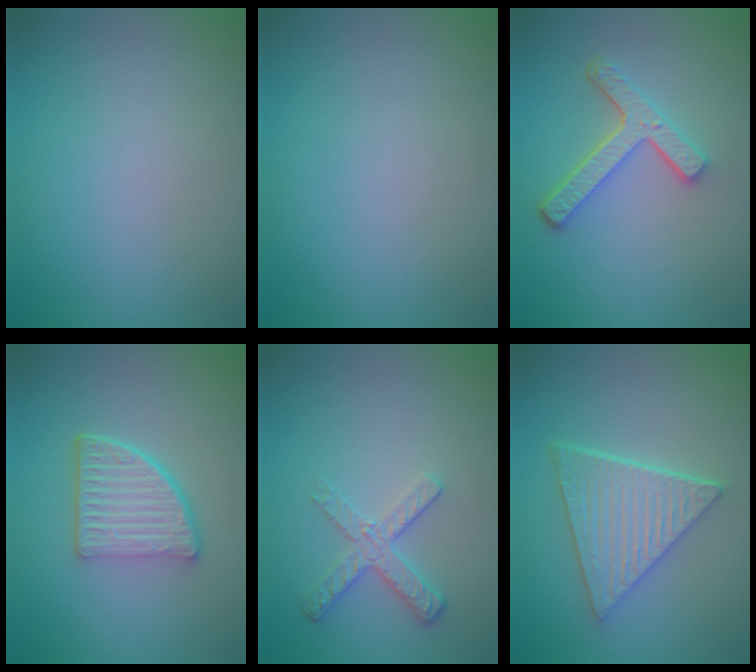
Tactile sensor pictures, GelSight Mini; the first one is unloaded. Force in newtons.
{"total": 0.0}
{"total": 4.3, "press": 3.3, "slide": 2.8}
{"total": 5.2, "press": 3.6, "slide": 3.7}
{"total": 2.6, "press": 2.2, "slide": 1.4}
{"total": 5.9, "press": 4.4, "slide": 3.8}